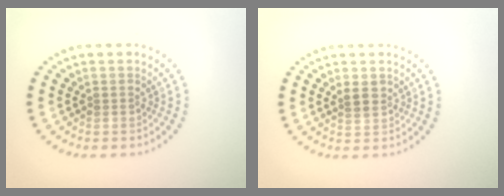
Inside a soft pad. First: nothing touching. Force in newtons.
{"total": 1.6, "press": 1.4, "slide": 0.7}